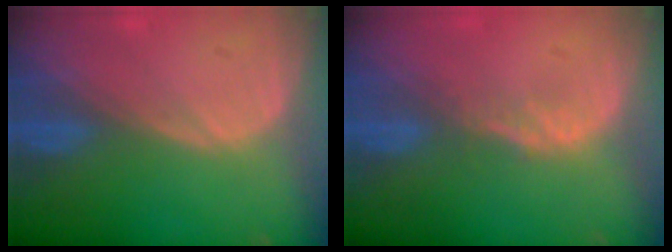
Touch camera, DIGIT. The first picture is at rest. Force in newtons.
{"total": 1.4, "press": 1.4, "slide": 0.1}